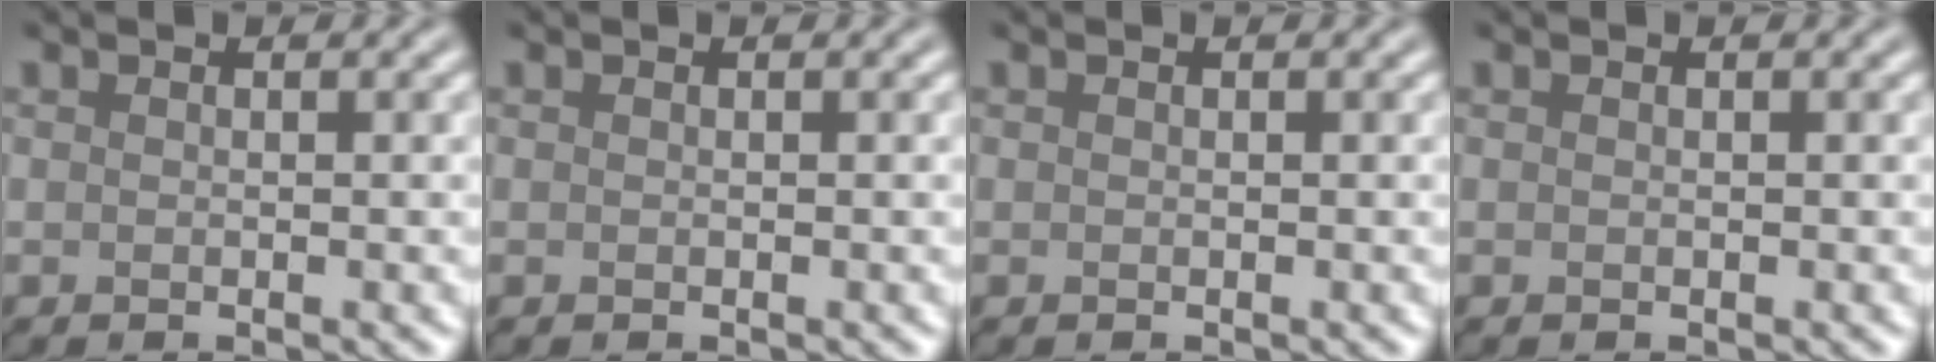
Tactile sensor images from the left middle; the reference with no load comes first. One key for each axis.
{"total": 0.0}
{"total": 0.0}
{"total": 0.0}